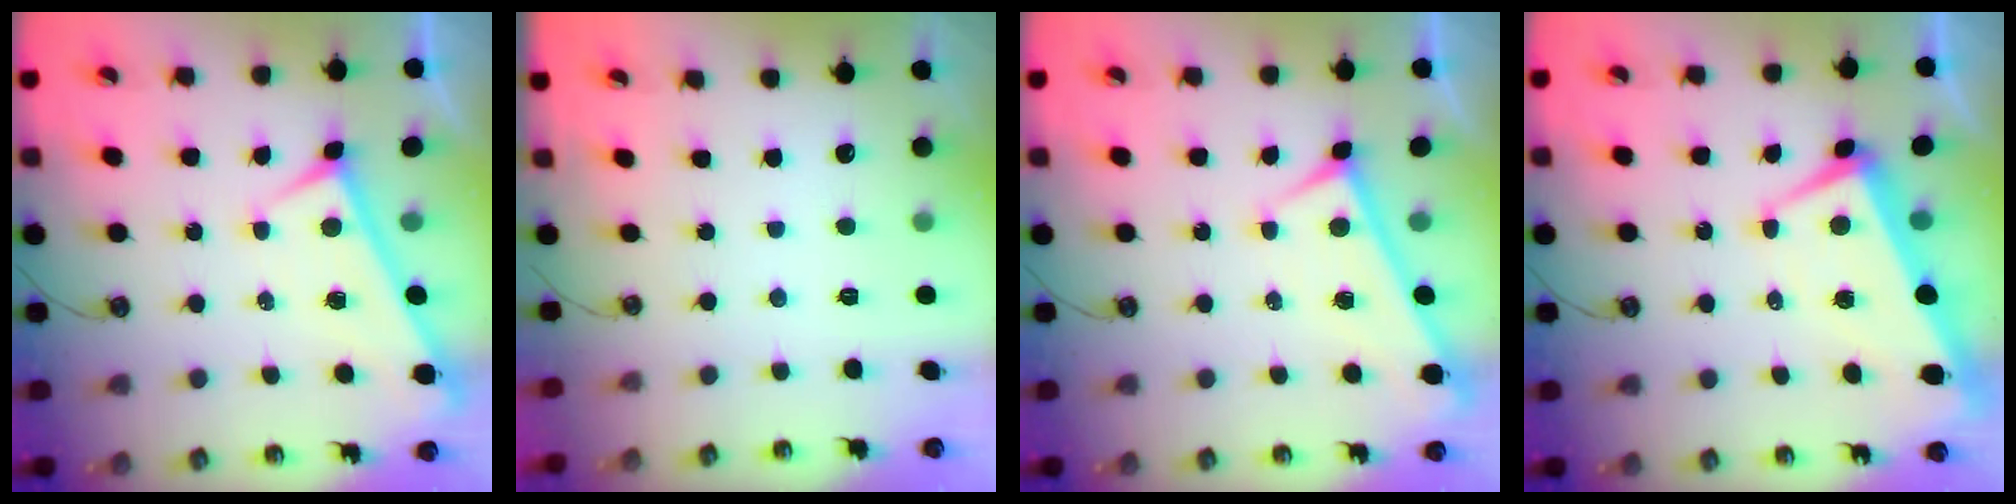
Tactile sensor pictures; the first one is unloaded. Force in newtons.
{"total": 0.0}
{"total": 0.0}
{"total": 2.0, "press": 1.6, "slide": 1.2}